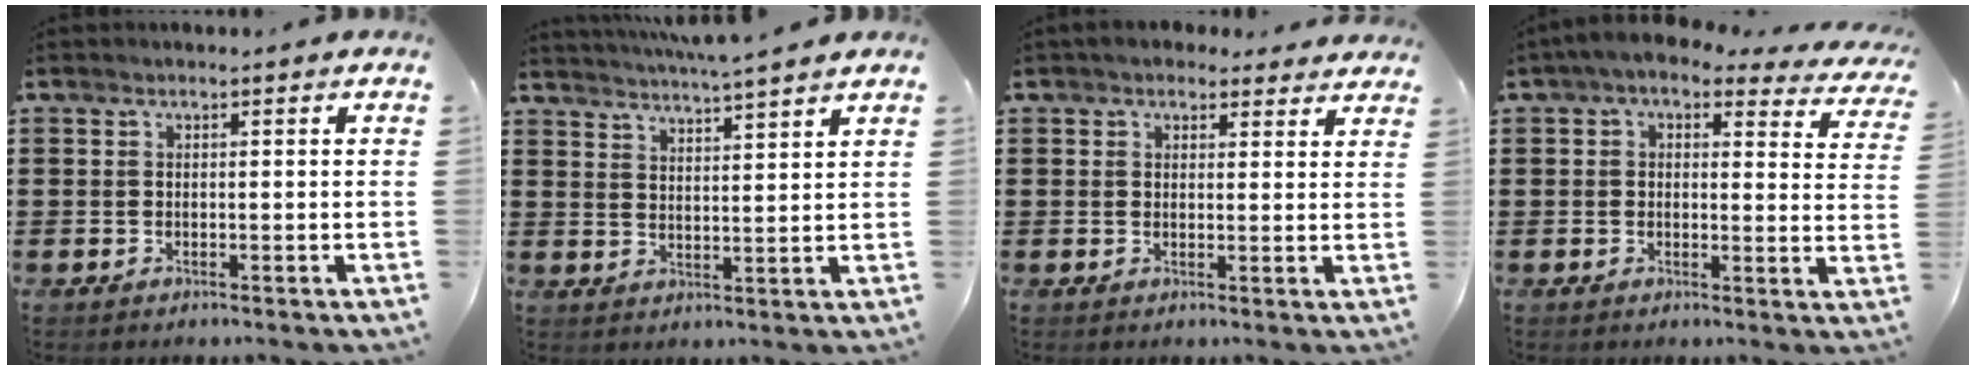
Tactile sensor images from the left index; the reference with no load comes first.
{"total": 3.7, "force": [3.5, -0.7, 0.7], "torque": [-0.027, -0.021, 0.060]}
{"total": 2.7, "force": [2.2, 1.3, 0.5], "torque": [-0.009, -0.003, 0.040]}
{"total": 3.3, "force": [2.4, 1.0, 2.0], "torque": [-0.051, -0.011, 0.040]}